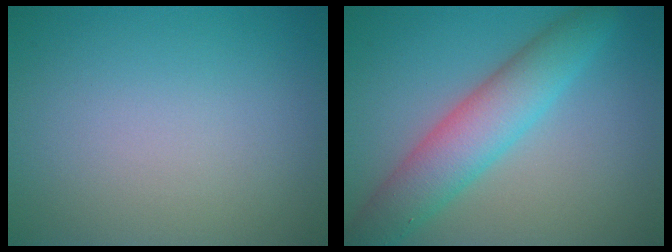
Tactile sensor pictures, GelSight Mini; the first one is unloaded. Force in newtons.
{"total": 6.1, "press": 6.1, "slide": 0.2}